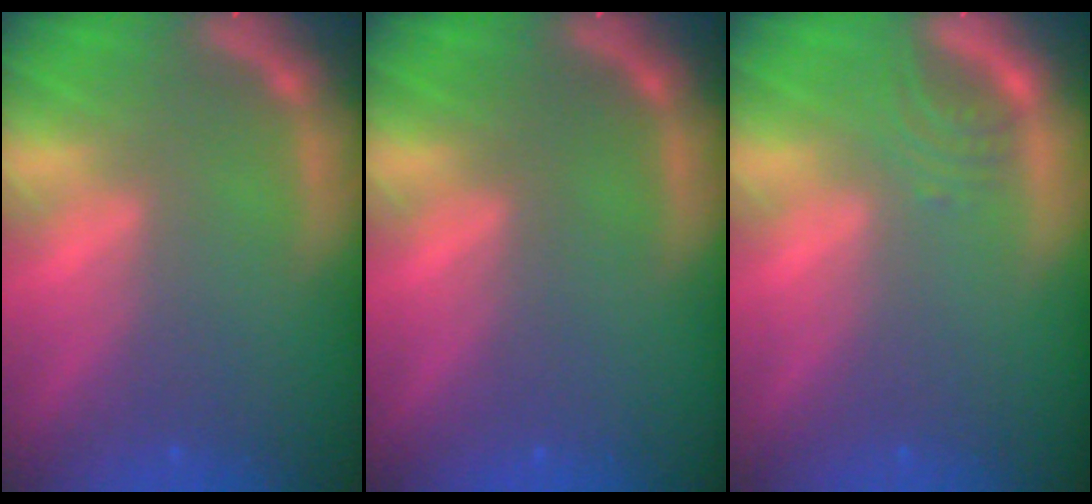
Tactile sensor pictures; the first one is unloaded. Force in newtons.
{"total": 0.0}
{"total": 2.0}